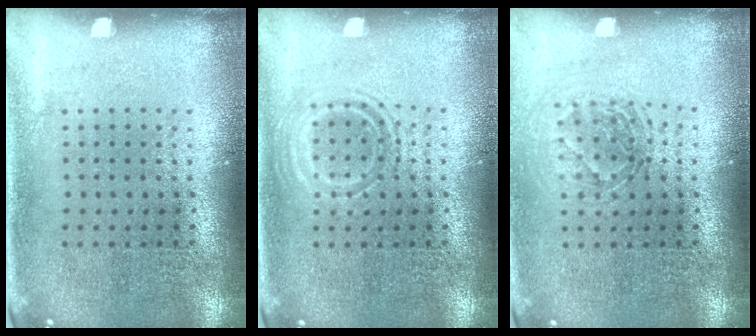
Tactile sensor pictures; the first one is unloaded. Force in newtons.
{"total": 1.0, "press": 1.0, "slide": 0.2}
{"total": 1.3, "press": 1.1, "slide": 0.6}